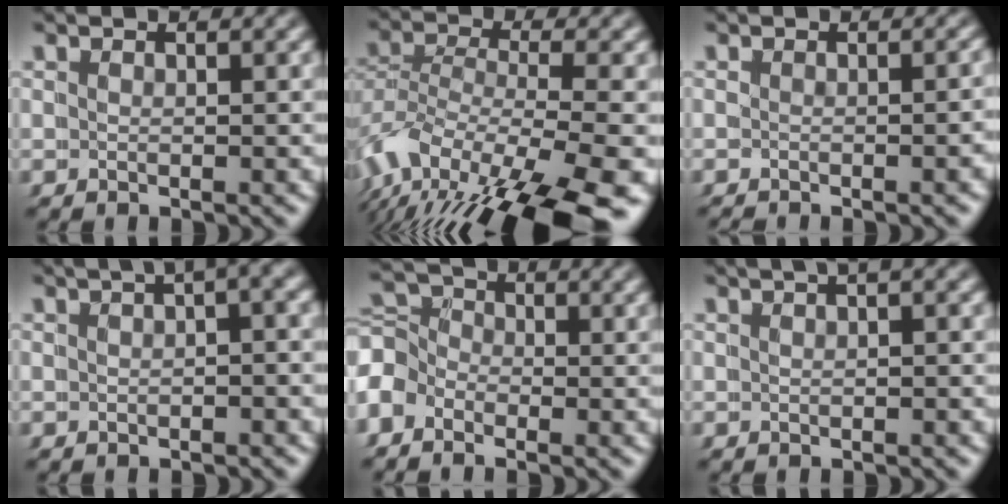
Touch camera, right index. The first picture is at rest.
{"total": 9.4, "force": [-3.5, 4.9, 7.3], "torque": [-0.149, -0.038, -0.041]}
{"total": 1.1, "force": [-0.8, -0.1, 0.7], "torque": [-0.001, 0.004, -0.017]}
{"total": 5.0, "force": [1.7, 2.0, 4.2], "torque": [-0.031, 0.039, 0.012]}
{"total": 4.2, "force": [-1.4, 3.9, 0.7], "torque": [-0.033, -0.020, -0.030]}
{"total": 2.7, "force": [1.2, 0.9, 2.2], "torque": [-0.018, 0.019, 0.012]}